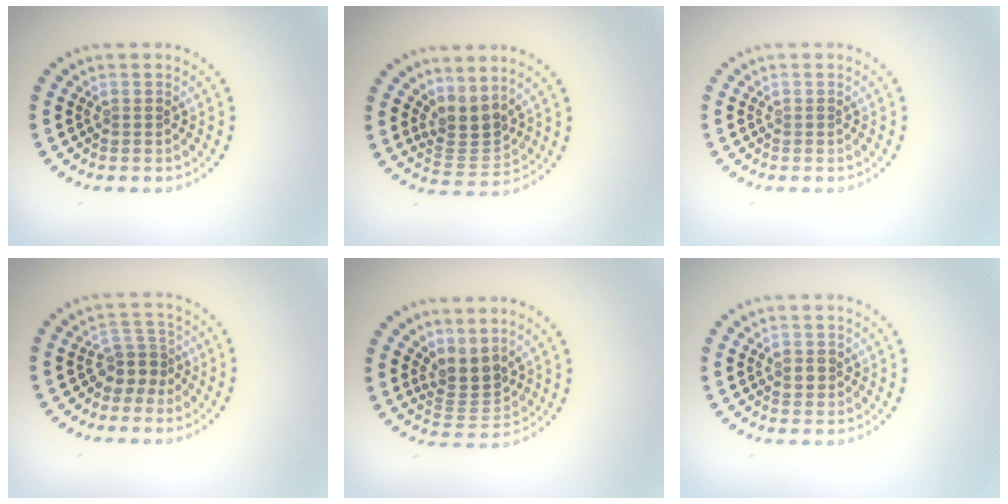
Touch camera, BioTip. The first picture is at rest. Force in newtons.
{"total": 2.8, "press": 2.1, "slide": 2.0}
{"total": 0.0}
{"total": 2.6, "press": 1.9, "slide": 1.8}
{"total": 2.8, "press": 2.0, "slide": 1.9}
{"total": 1.2, "press": 1.2, "slide": 0.4}